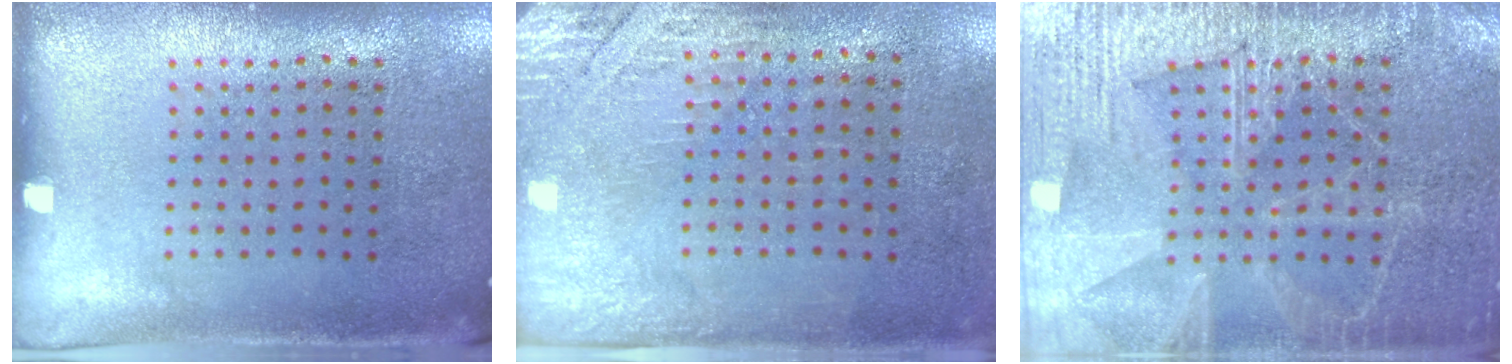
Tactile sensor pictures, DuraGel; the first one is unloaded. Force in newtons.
{"total": 2.7, "press": 2.3, "slide": 1.4}
{"total": 6.1, "press": 6.0, "slide": 0.8}